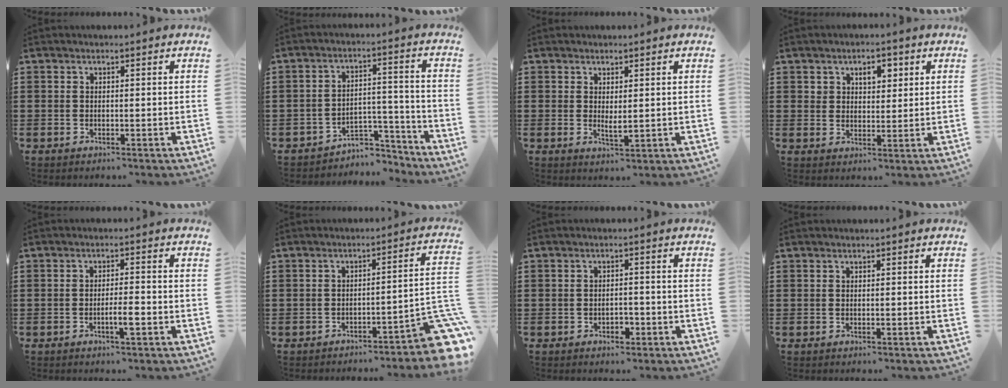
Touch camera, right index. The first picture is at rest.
{"total": 5.0, "force": [-4.6, 1.7, 1.1], "torque": [-0.019, 0.015, -0.091]}
{"total": 1.7, "force": [0.7, 0.5, 1.5], "torque": [-0.028, -0.003, 0.014]}
{"total": 3.6, "force": [1.9, 2.4, 2.0], "torque": [-0.033, 0.005, 0.027]}
{"total": 3.3, "force": [-1.3, 0.4, 3.0], "torque": [-0.051, -0.001, -0.023]}
{"total": 5.6, "force": [-3.9, 0.7, 4.0], "torque": [-0.053, -0.011, -0.073]}
{"total": 2.0, "force": [-1.2, 1.0, 1.2], "torque": [-0.024, 0.001, -0.025]}
{"total": 0.0}